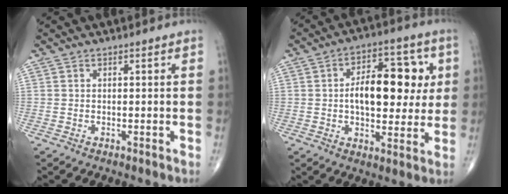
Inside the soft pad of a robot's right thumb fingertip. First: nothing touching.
{"total": 15.4, "force": [1.8, 8.5, 12.7], "torque": [-0.150, 0.013, 0.025]}